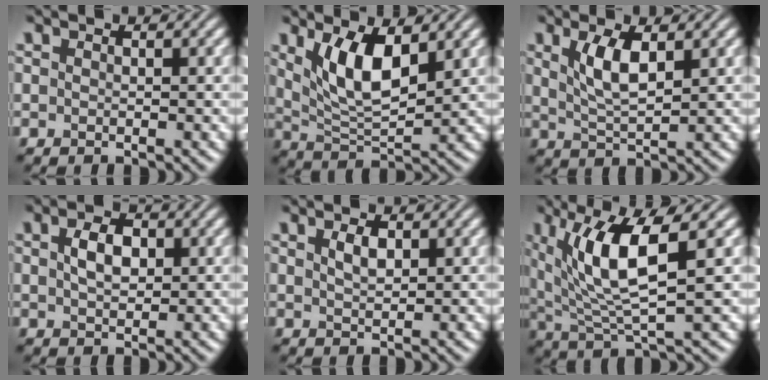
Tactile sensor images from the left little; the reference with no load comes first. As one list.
[{"total": 6.0, "force": [2.3, 2.4, 4.9], "torque": [-0.101, -0.010, 0.048]}, {"total": 3.8, "force": [1.5, 1.3, 3.3], "torque": [-0.070, -0.002, 0.031]}, {"total": 2.9, "force": [0.7, 1.8, 2.2], "torque": [-0.046, 0.004, 0.013]}, {"total": 1.7, "force": [0.8, 0.8, 1.2], "torque": [-0.026, 0.002, 0.018]}, {"total": 8.2, "force": [2.8, 2.1, 7.4], "torque": [-0.148, -0.006, 0.055]}]